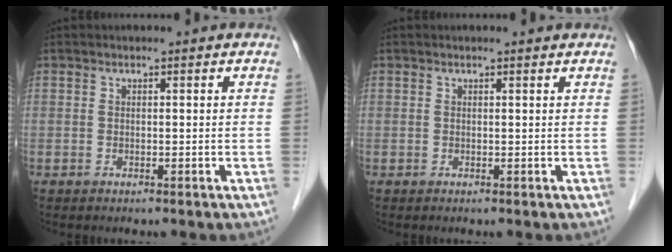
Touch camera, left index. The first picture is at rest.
{"total": 1.3, "force": [1.2, -0.1, 0.3], "torque": [-0.012, 0.003, 0.015]}